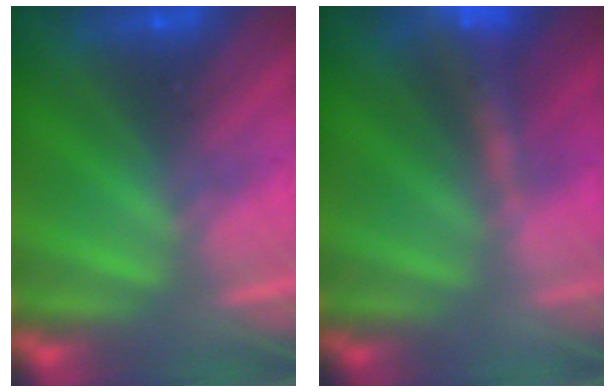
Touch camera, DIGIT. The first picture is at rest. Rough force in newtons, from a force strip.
{"total": 5.8}